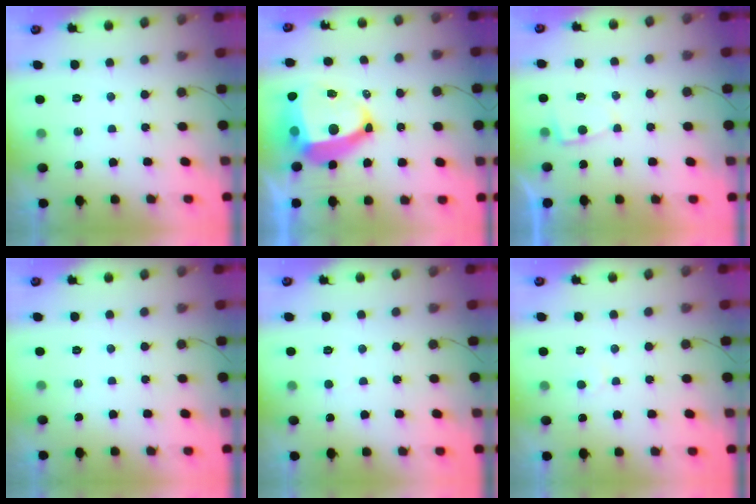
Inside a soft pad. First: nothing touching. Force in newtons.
{"total": 14.6, "press": 14.5, "slide": 1.5}
{"total": 2.4, "press": 2.4, "slide": 0.4}
{"total": 0.0}
{"total": 2.4, "press": 2.4, "slide": 0.2}
{"total": 3.0, "press": 3.0, "slide": 0.4}